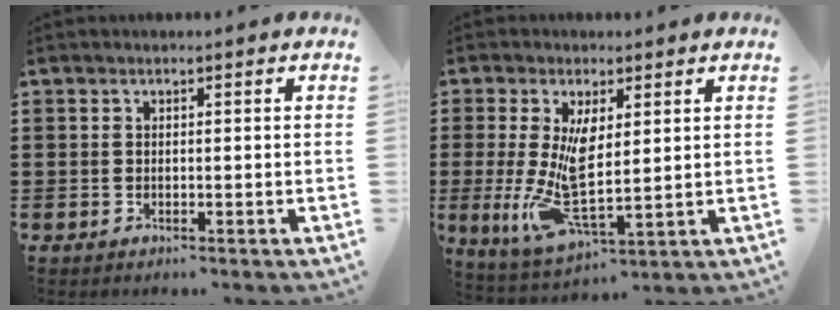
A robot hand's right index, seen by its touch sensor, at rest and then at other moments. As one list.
[{"total": 8.7, "force": [1.3, 3.1, 8.1], "torque": [-0.165, -0.021, 0.026]}]